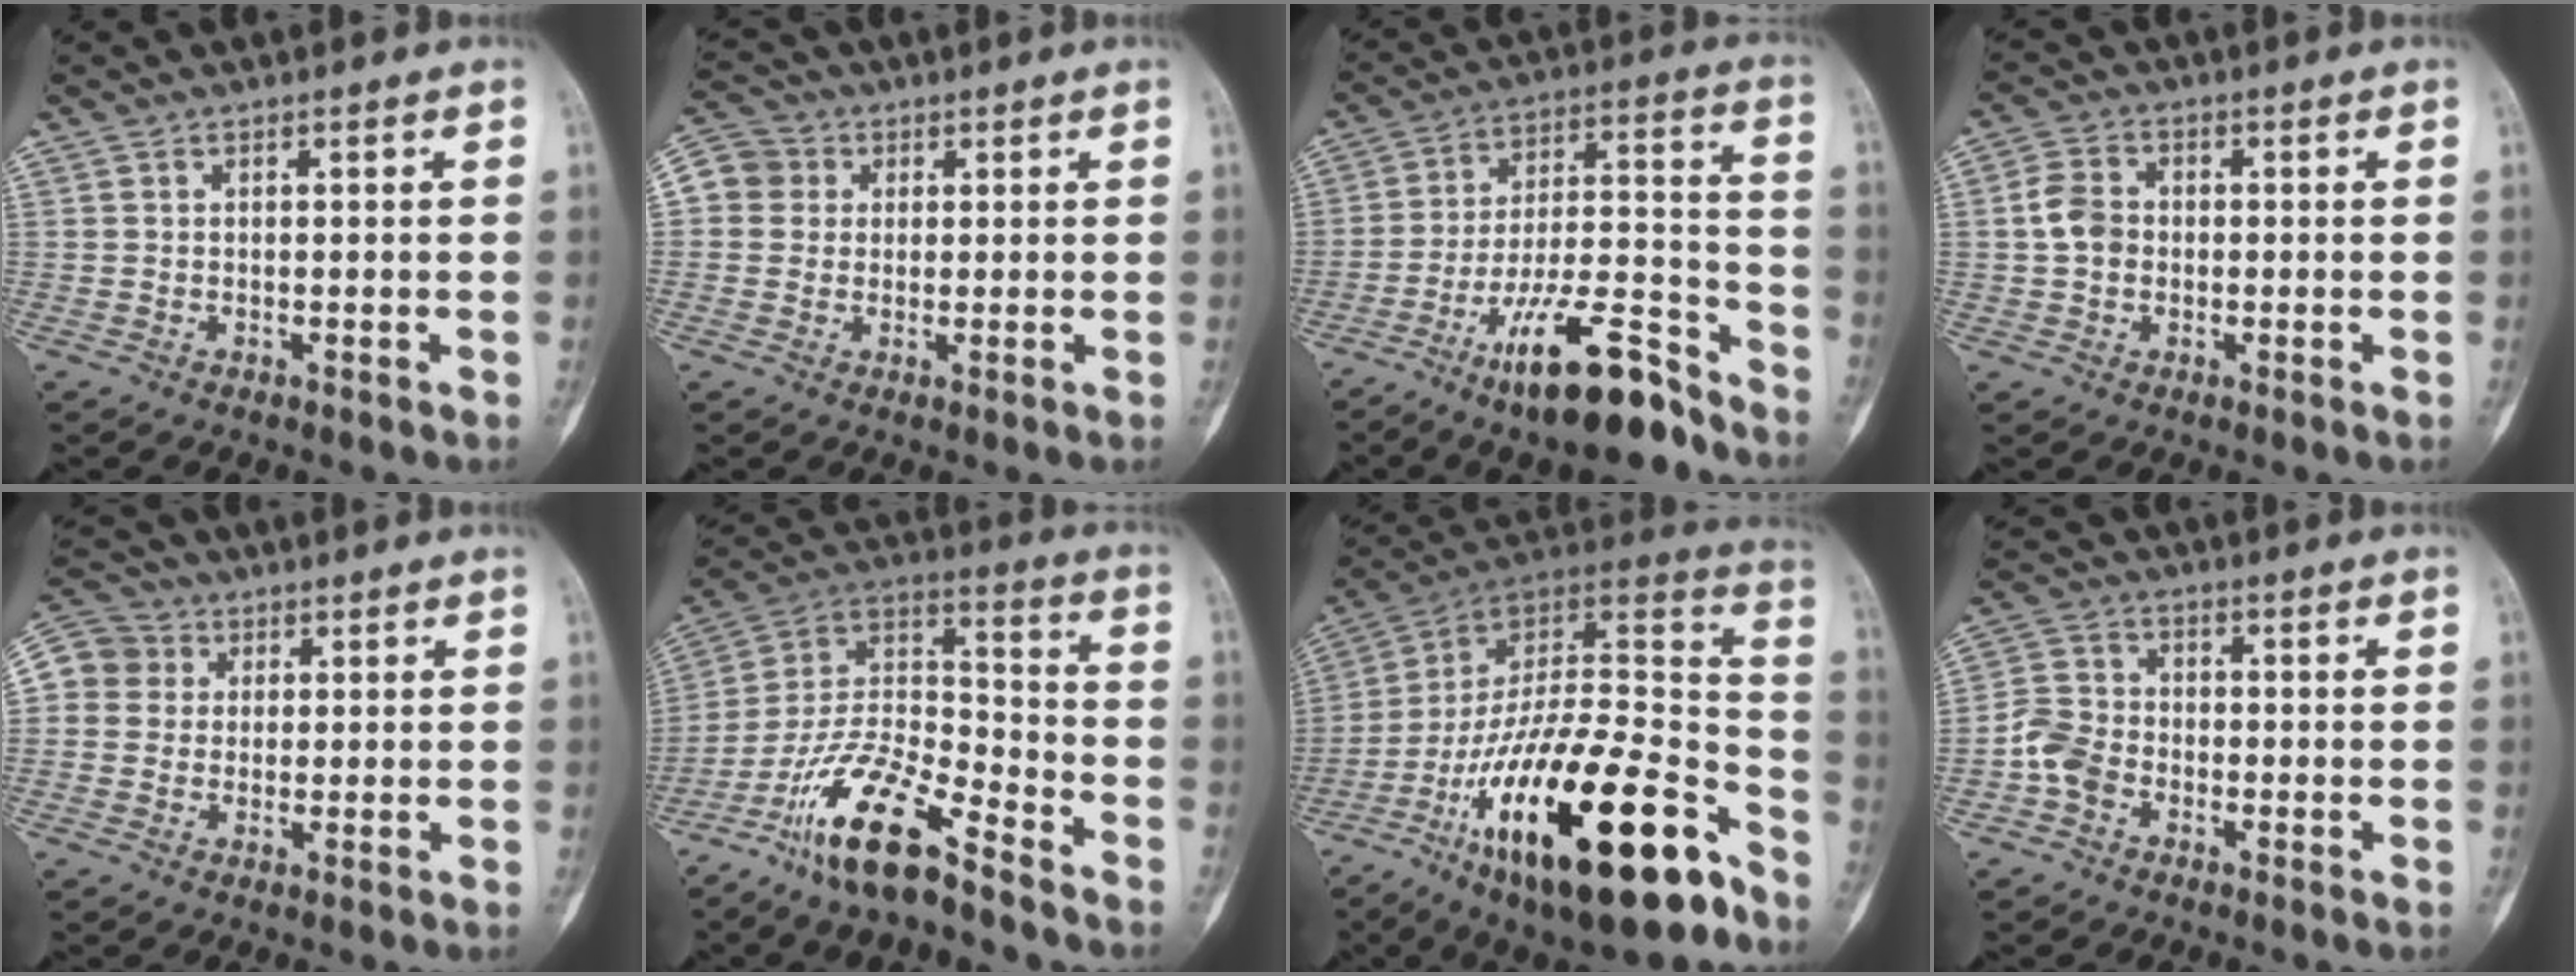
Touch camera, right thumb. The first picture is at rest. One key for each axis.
{"total": 8.8, "fx": 1.7, "fy": 8.3, "fz": 2.6, "tx": -0.045, "ty": 0.022, "tz": 0.026}
{"total": 17.9, "fx": -12.2, "fy": 5.1, "fz": 12.1, "tx": -0.185, "ty": 0.089, "tz": -0.206}
{"total": 3.0, "fx": -0.1, "fy": 2.8, "fz": 1.1, "tx": -0.016, "ty": 0.008, "tz": -0.007}
{"total": 9.5, "fx": 1.7, "fy": 9.0, "fz": 2.7, "tx": -0.046, "ty": 0.025, "tz": 0.027}
{"total": 16.8, "fx": -11.8, "fy": 4.7, "fz": 11.0, "tx": -0.202, "ty": 0.076, "tz": -0.223}
{"total": 32.1, "fx": -17.3, "fy": 10.8, "fz": 24.8, "tx": -0.375, "ty": 0.070, "tz": -0.281}
{"total": 5.6, "fx": -2.4, "fy": 4.5, "fz": 2.3, "tx": -0.038, "ty": 0.019, "tz": -0.055}